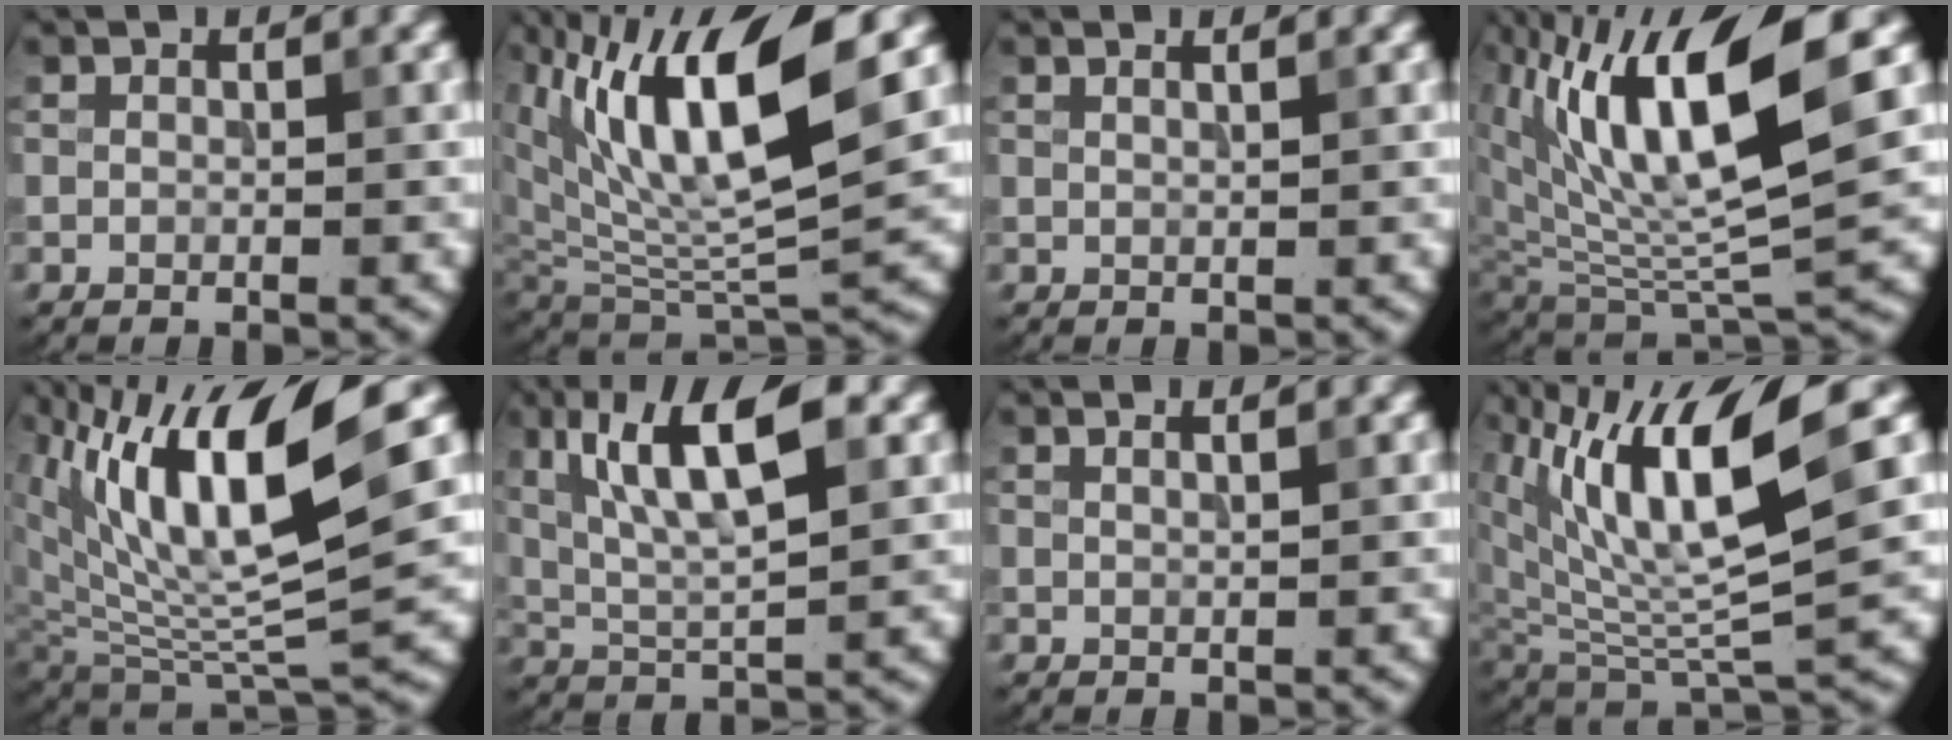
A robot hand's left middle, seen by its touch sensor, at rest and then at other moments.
{"total": 12.2, "force": [5.6, 4.4, 9.9], "torque": [-0.175, -0.004, 0.111]}
{"total": 1.8, "force": [1.1, 0.8, 1.2], "torque": [0.004, 0.002, -0.006]}
{"total": 11.9, "force": [4.7, 3.7, 10.3], "torque": [-0.183, -0.004, 0.093]}
{"total": 12.9, "force": [5.8, 3.8, 10.9], "torque": [-0.199, 0.003, 0.114]}
{"total": 9.3, "force": [3.7, 2.9, 8.1], "torque": [-0.142, 0.012, 0.065]}
{"total": 2.1, "force": [1.3, 0.9, 1.4], "torque": [0.004, 0.003, -0.008]}
{"total": 11.6, "force": [5.4, 3.3, 9.7], "torque": [-0.180, 0.002, 0.105]}